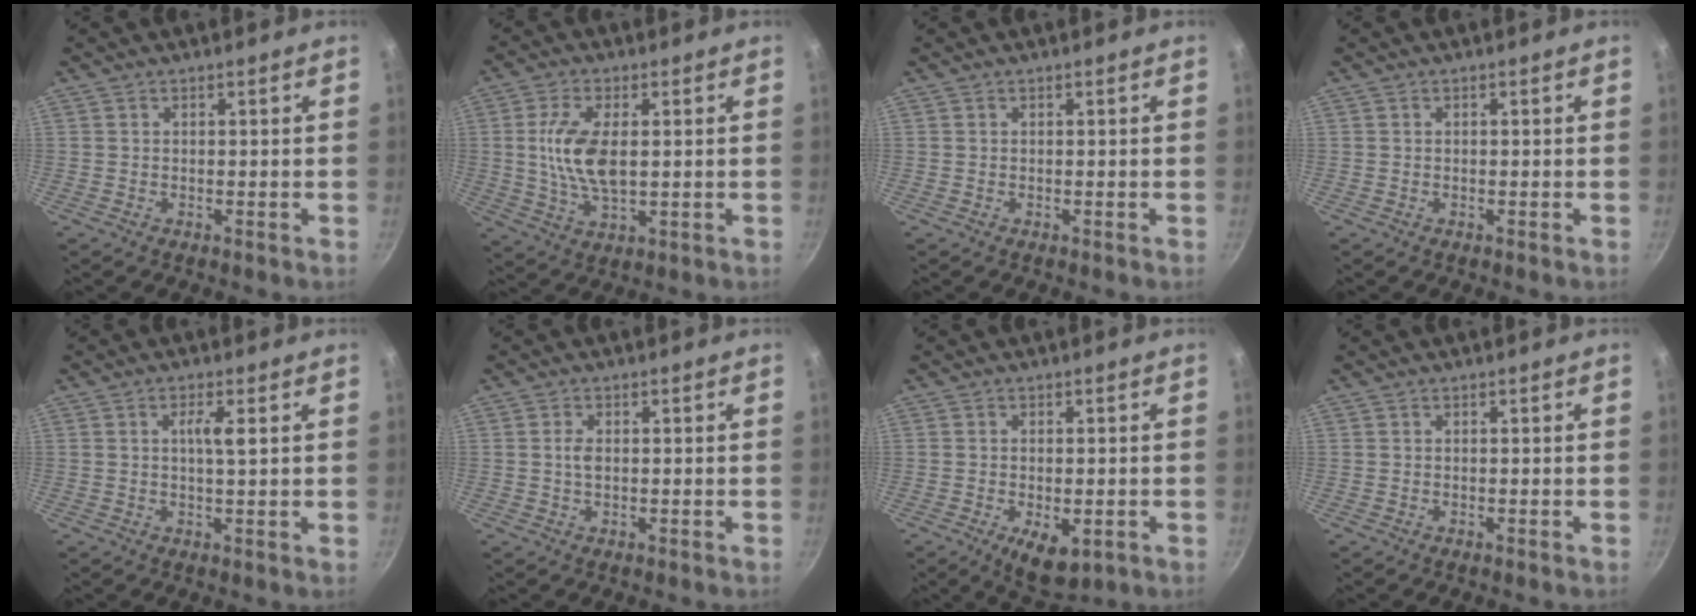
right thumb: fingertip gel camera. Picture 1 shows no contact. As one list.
[{"total": 10.3, "force": [0.9, 5.0, 8.9], "torque": [-0.173, -0.003, 0.019]}, {"total": 0.0}, {"total": 0.0}, {"total": 3.5, "force": [0.9, 0.5, 3.4], "torque": [-0.060, -0.001, 0.014]}, {"total": 2.1, "force": [0.0, 1.2, 1.6], "torque": [-0.028, 0.002, 0.000]}, {"total": 7.3, "force": [-2.4, 3.7, 5.8], "torque": [-0.071, -0.004, -0.023]}, {"total": 0.0}]